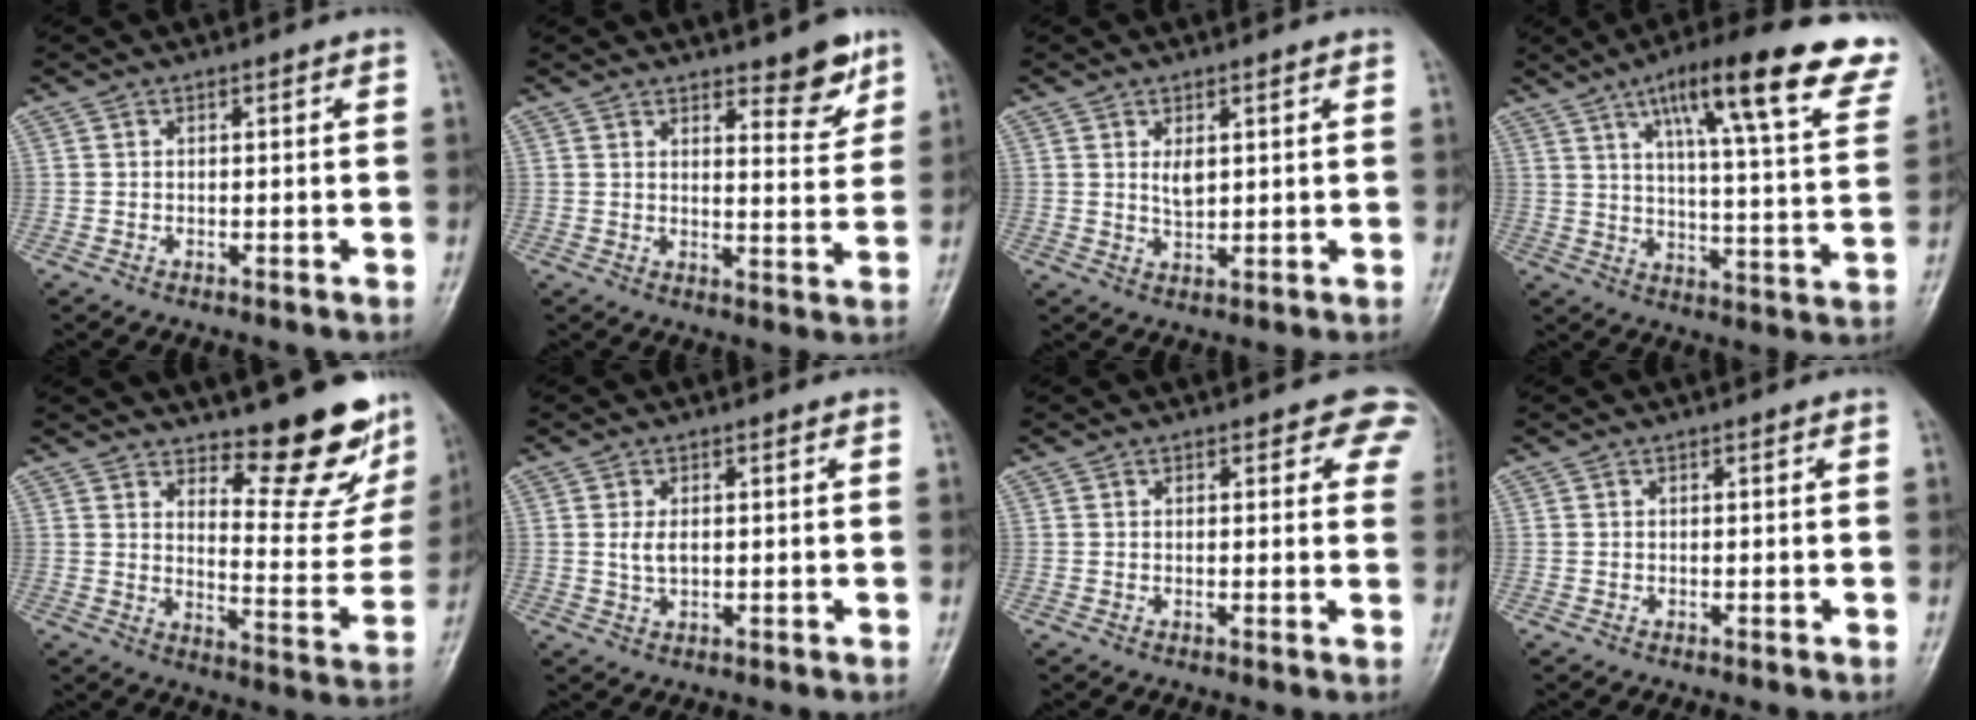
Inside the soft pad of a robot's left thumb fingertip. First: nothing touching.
{"total": 6.7, "force": [4.7, 2.1, 4.2], "torque": [-0.034, -0.036, 0.062]}
{"total": 3.0, "force": [1.1, 1.5, 2.4], "torque": [-0.035, -0.012, 0.021]}
{"total": 23.8, "force": [14.0, 4.9, 18.6], "torque": [-0.245, -0.034, 0.193]}
{"total": 15.2, "force": [12.2, 4.6, 7.9], "torque": [-0.059, -0.122, 0.163]}
{"total": 2.6, "force": [0.4, 1.4, 2.2], "torque": [-0.043, -0.004, 0.010]}
{"total": 5.3, "force": [3.5, 2.7, 2.9], "torque": [0.007, -0.010, 0.022]}
{"total": 0.0}